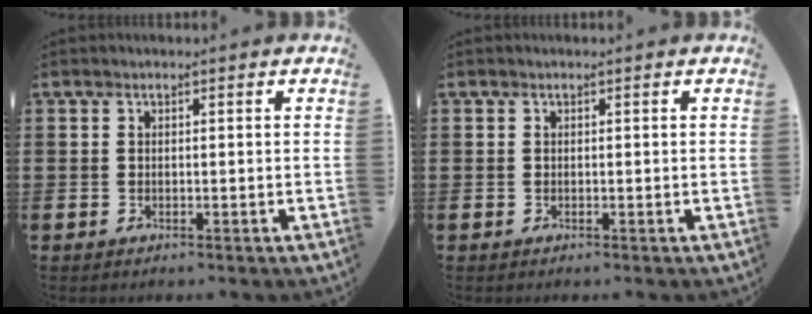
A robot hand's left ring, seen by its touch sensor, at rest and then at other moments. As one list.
[{"total": 0.0}]